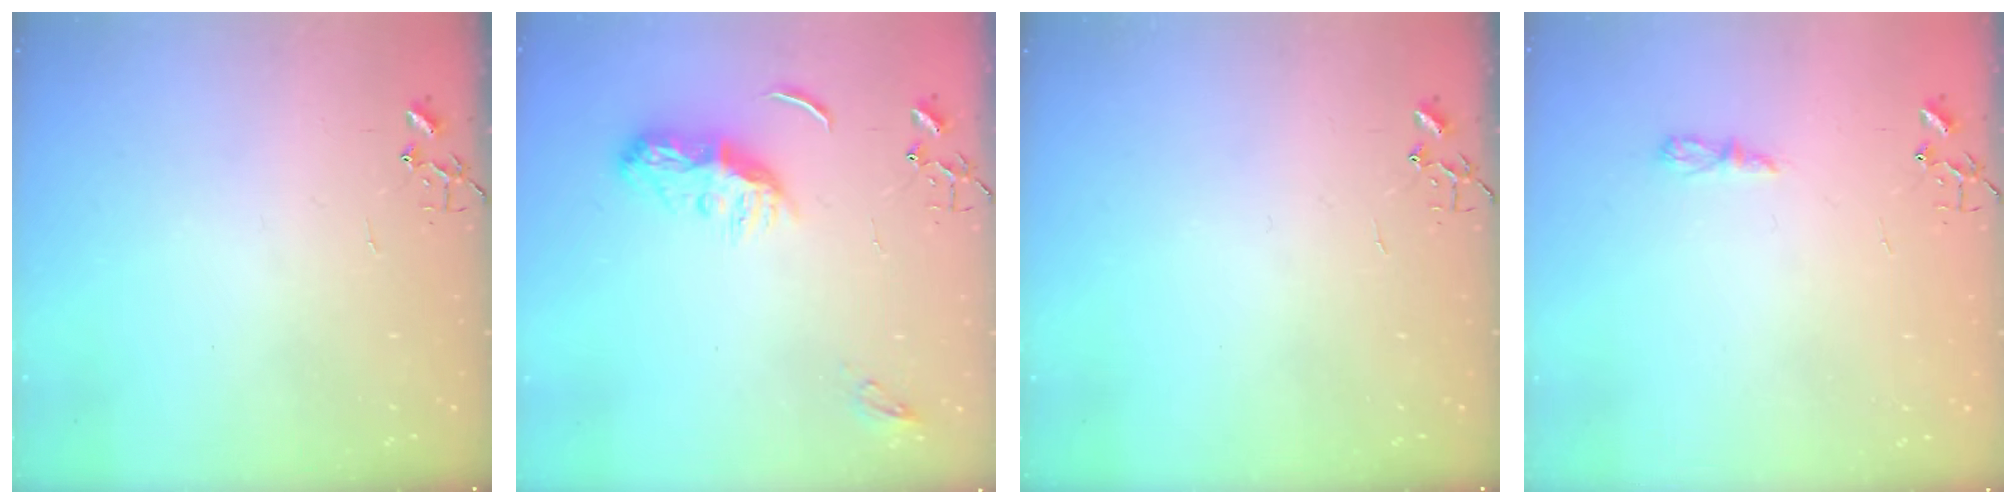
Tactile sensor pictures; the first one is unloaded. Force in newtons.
{"total": 8.6, "press": 8.6, "slide": 0.4}
{"total": 0.0}
{"total": 5.2, "press": 5.1, "slide": 0.8}